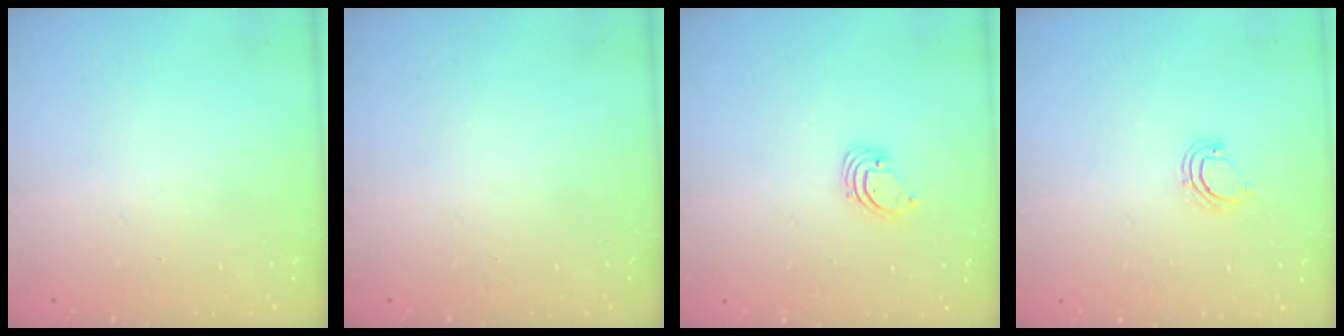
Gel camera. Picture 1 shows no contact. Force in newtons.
{"total": 0.0}
{"total": 1.4, "press": 1.4, "slide": 0.1}
{"total": 5.4, "press": 5.4, "slide": 0.5}